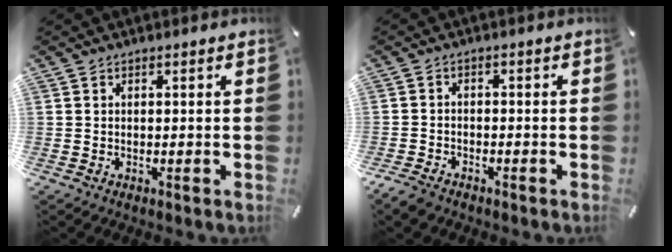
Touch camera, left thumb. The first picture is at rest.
{"total": 2.9, "force": [-2.5, 1.4, 0.6], "torque": [-0.024, 0.010, -0.053]}